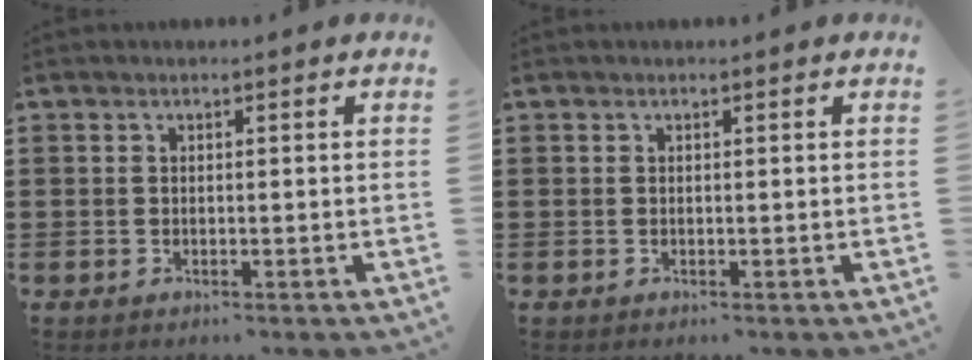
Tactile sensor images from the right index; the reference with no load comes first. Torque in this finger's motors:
{"motor_torque": [-0.10, 0.20, 0.00, -0.01]}